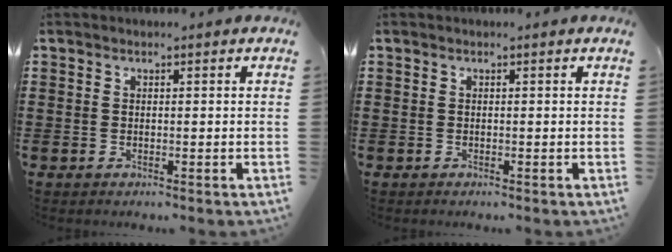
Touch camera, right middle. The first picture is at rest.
{"total": 0.0}